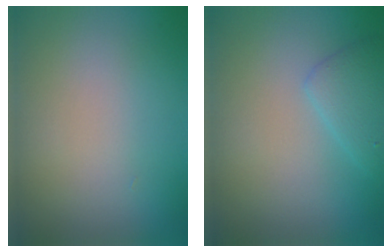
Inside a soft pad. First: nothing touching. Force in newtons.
{"total": 2.4, "press": 2.4, "slide": 0.1}